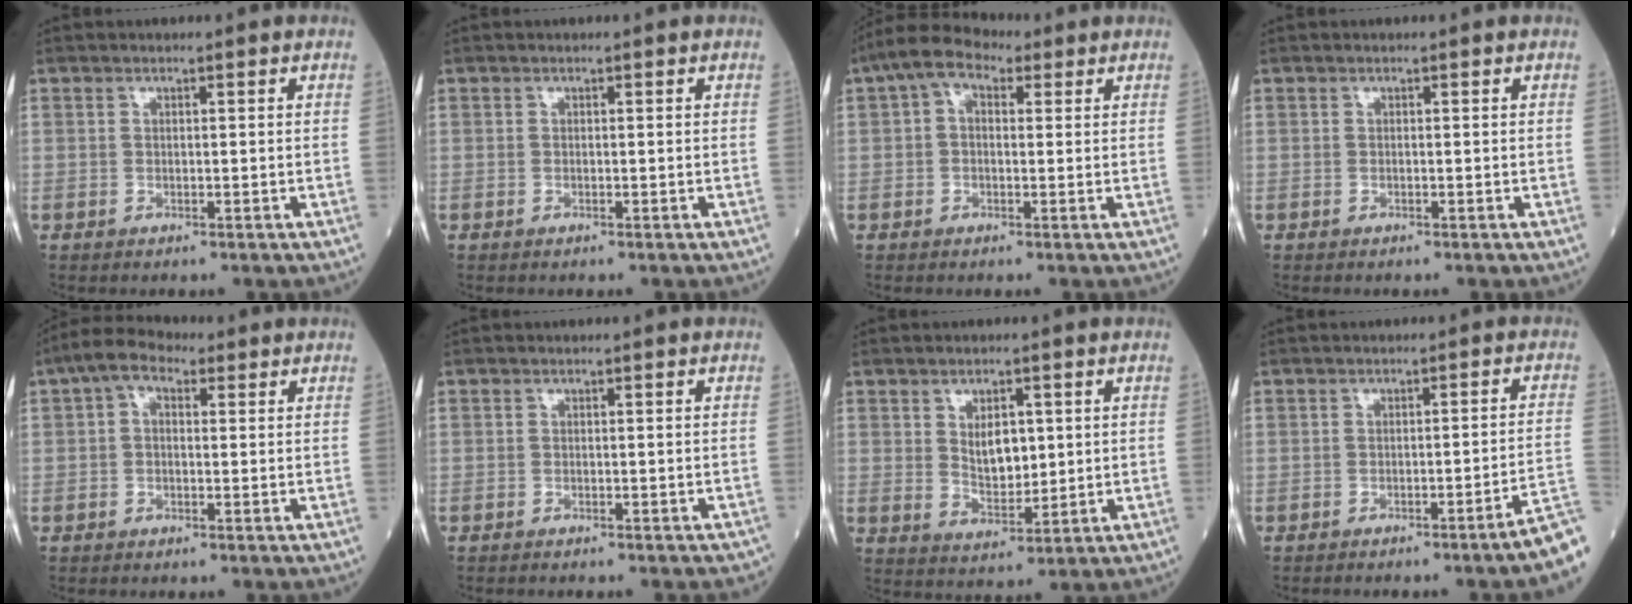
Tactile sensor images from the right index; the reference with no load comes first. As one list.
[{"total": 0.0}, {"total": 6.0, "force": [2.5, 3.5, 4.3], "torque": [-0.086, 0.041, 0.038]}, {"total": 0.0}, {"total": 4.9, "force": [1.8, 2.8, 3.6], "torque": [-0.071, 0.032, 0.026]}, {"total": 5.0, "force": [-4.4, 1.3, 2.0], "torque": [-0.022, -0.009, -0.047]}, {"total": 5.5, "force": [1.4, 2.9, 4.5], "torque": [-0.078, -0.004, 0.032]}, {"total": 7.2, "force": [-5.5, -1.4, 4.4], "torque": [-0.024, 0.011, -0.072]}]